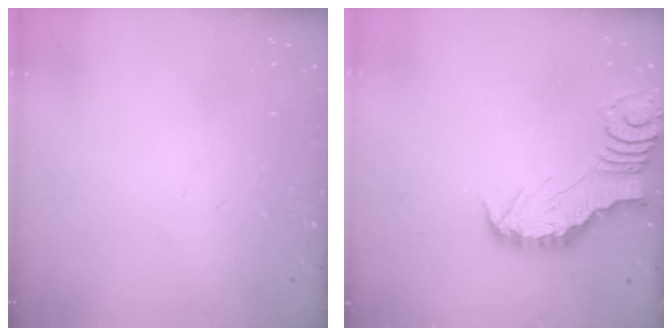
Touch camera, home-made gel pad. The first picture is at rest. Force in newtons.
{"total": 2.6, "press": 2.6, "slide": 0.2}